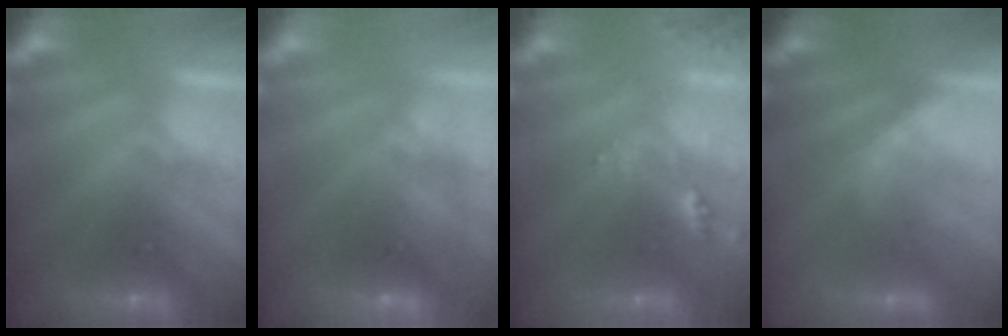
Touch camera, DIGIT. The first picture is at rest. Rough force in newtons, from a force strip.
{"total": 7.5}
{"total": 2.4}
{"total": 2.0}